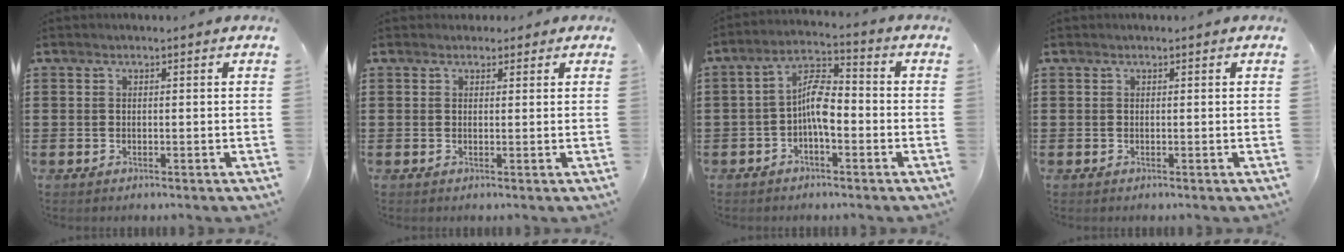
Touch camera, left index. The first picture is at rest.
{"total": 1.5, "force": [1.0, 1.0, 0.3], "torque": [-0.002, 0.004, 0.018]}
{"total": 7.1, "force": [-1.7, 2.8, 6.3], "torque": [-0.125, 0.014, -0.033]}
{"total": 0.0}